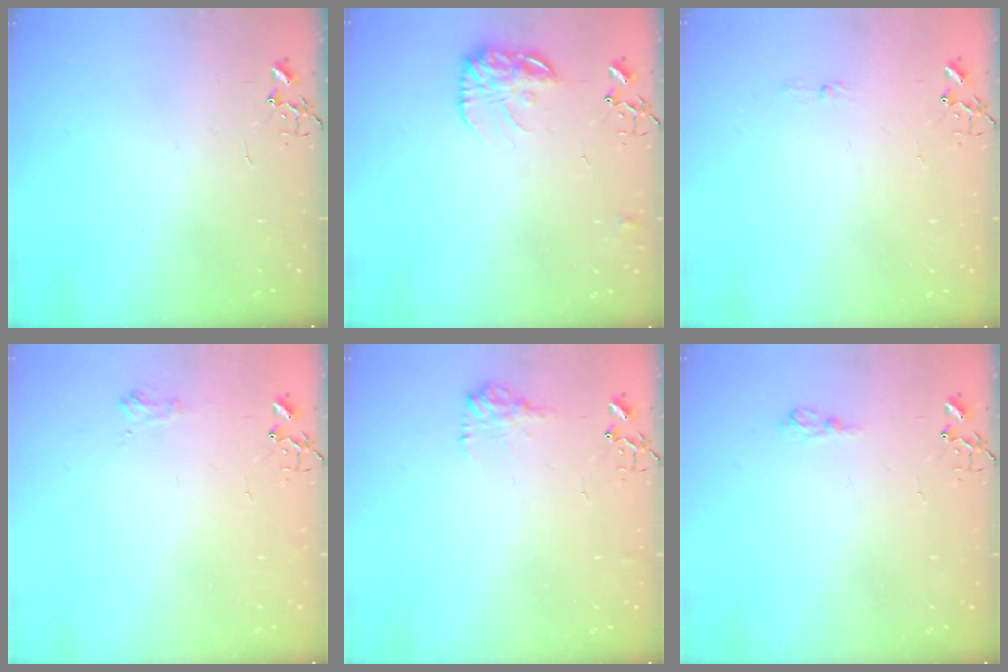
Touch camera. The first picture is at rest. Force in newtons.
{"total": 12.1, "press": 12.1, "slide": 0.5}
{"total": 3.3, "press": 3.2, "slide": 0.4}
{"total": 7.1, "press": 7.1, "slide": 0.8}
{"total": 8.9, "press": 8.9, "slide": 0.3}
{"total": 6.5, "press": 6.5, "slide": 0.9}